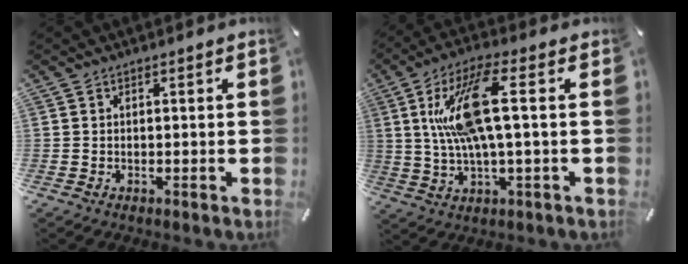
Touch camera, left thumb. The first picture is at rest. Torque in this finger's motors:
{"motor_torque": [1.69, 2.33, 0.60, -0.11, 0.25]}